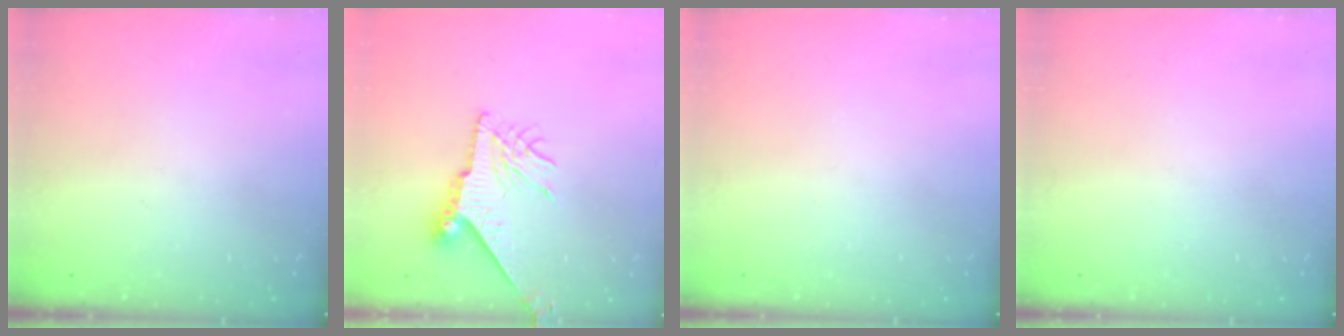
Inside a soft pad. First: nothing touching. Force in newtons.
{"total": 8.7, "press": 8.7, "slide": 0.6}
{"total": 0.0}
{"total": 0.0}